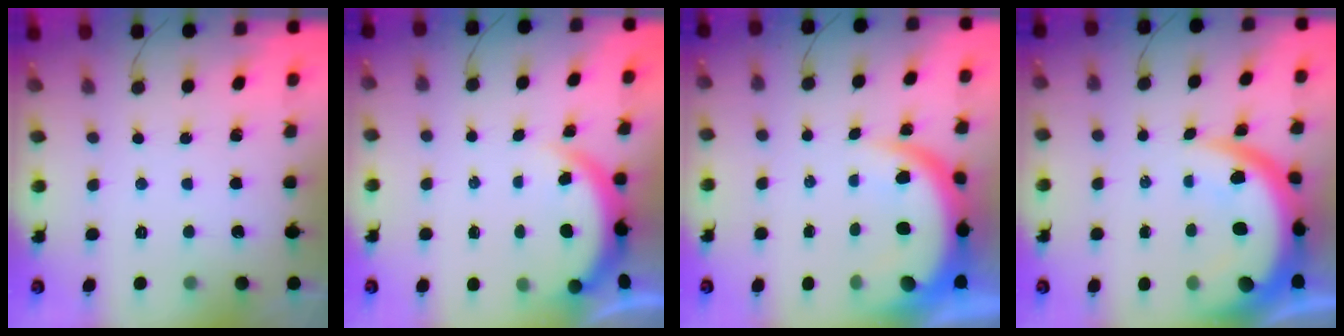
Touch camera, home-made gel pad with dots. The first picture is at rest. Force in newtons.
{"total": 4.3, "press": 4.3, "slide": 0.3}
{"total": 9.1, "press": 9.1, "slide": 0.7}
{"total": 12.7, "press": 12.7, "slide": 1.0}